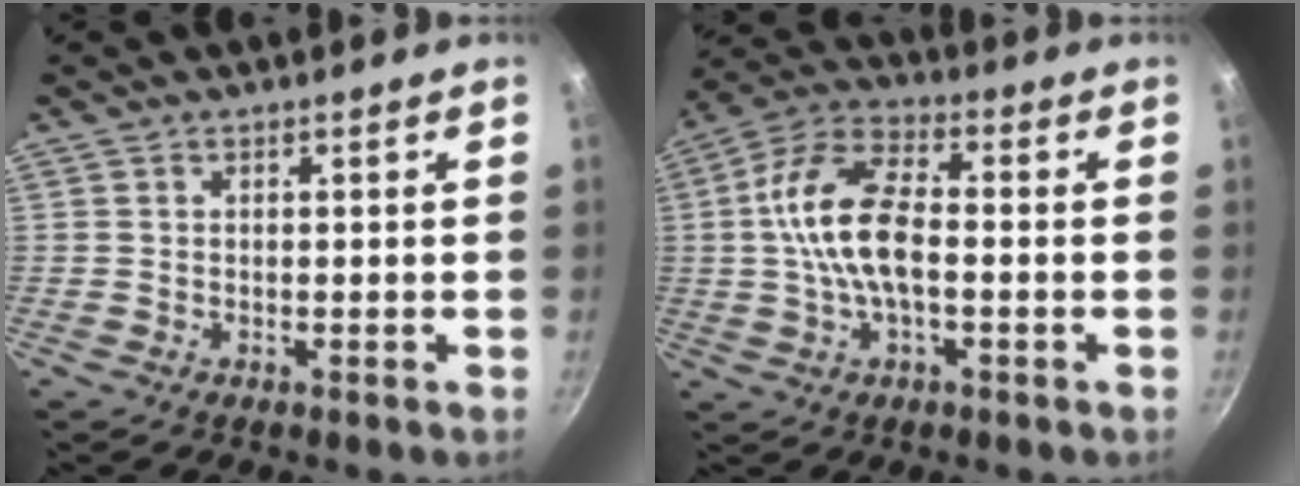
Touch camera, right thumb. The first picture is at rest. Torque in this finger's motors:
{"motor_torque": [0.69, 0.55, 1.57, -0.45, 0.55]}